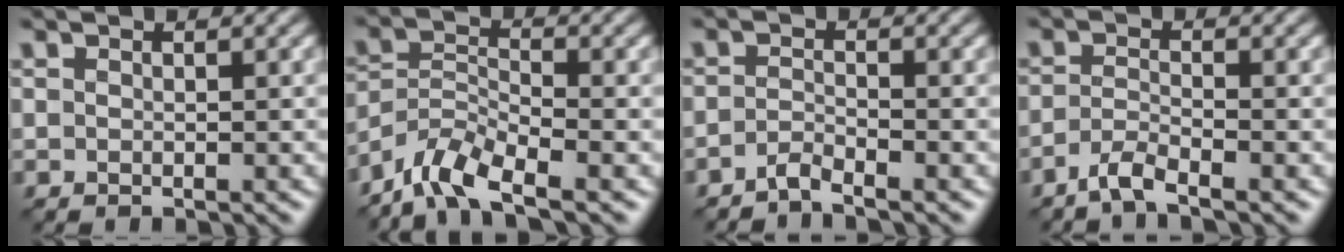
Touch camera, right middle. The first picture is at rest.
{"total": 5.1, "force": [-4.1, 1.4, 2.6], "torque": [-0.049, 0.000, -0.089]}
{"total": 1.3, "force": [-1.2, 0.2, 0.6], "torque": [-0.009, 0.004, -0.032]}
{"total": 2.2, "force": [-1.7, 0.3, 1.3], "torque": [-0.027, 0.001, -0.044]}